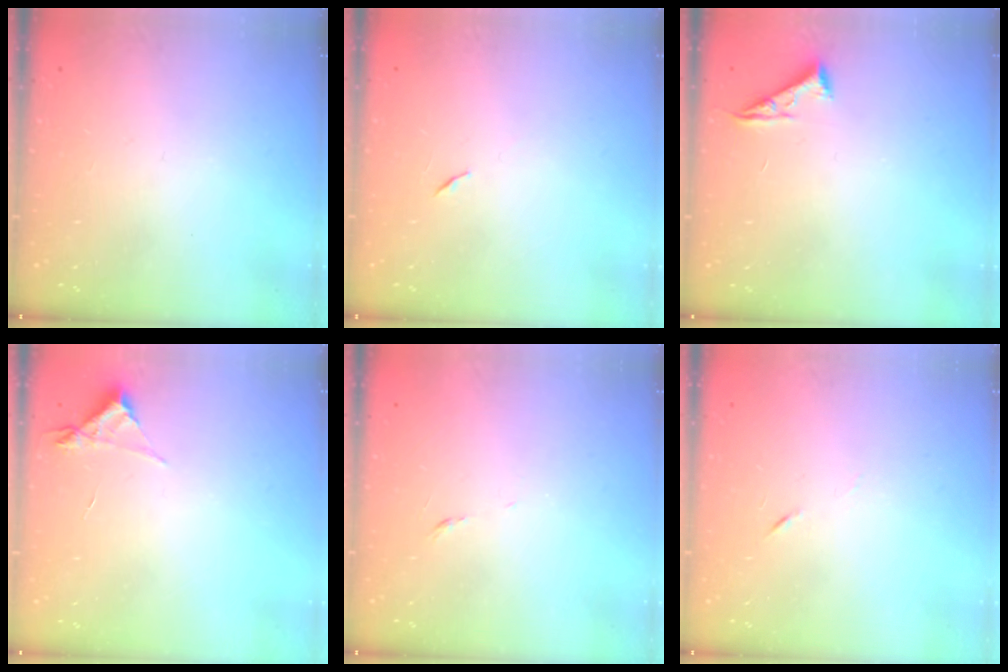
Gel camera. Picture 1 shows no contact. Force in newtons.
{"total": 5.3, "press": 4.8, "slide": 2.2}
{"total": 4.3, "press": 4.3, "slide": 0.6}
{"total": 3.0, "press": 3.0, "slide": 0.3}
{"total": 3.9, "press": 3.8, "slide": 0.9}
{"total": 3.8, "press": 3.7, "slide": 1.1}